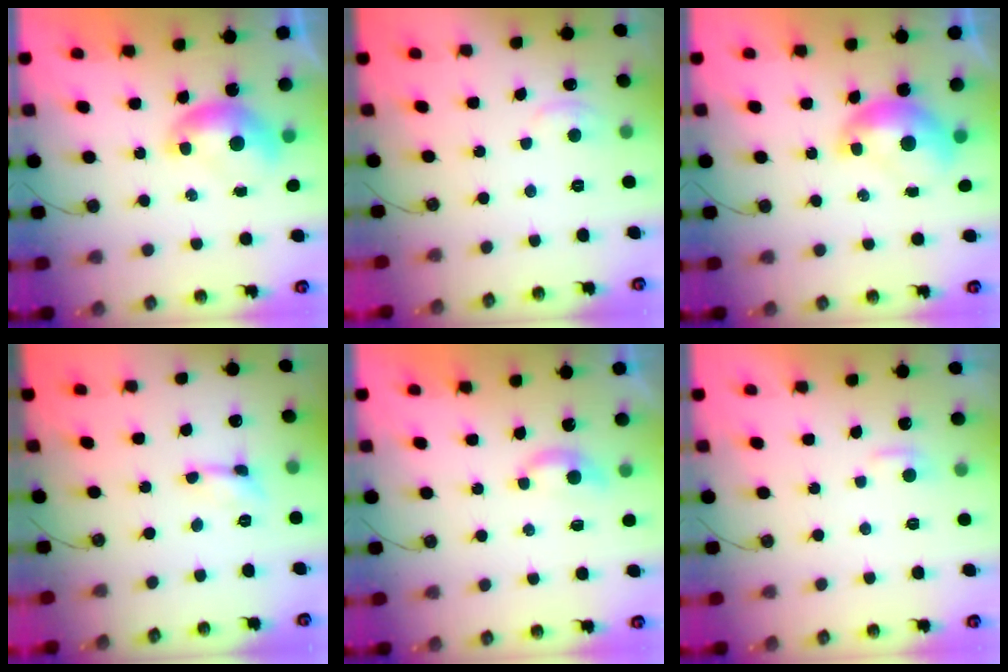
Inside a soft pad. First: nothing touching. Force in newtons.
{"total": 2.3, "press": 2.3, "slide": 0.6}
{"total": 1.1, "press": 1.1, "slide": 0.2}
{"total": 0.0}
{"total": 3.3, "press": 3.3, "slide": 0.4}
{"total": 2.4, "press": 2.3, "slide": 0.3}